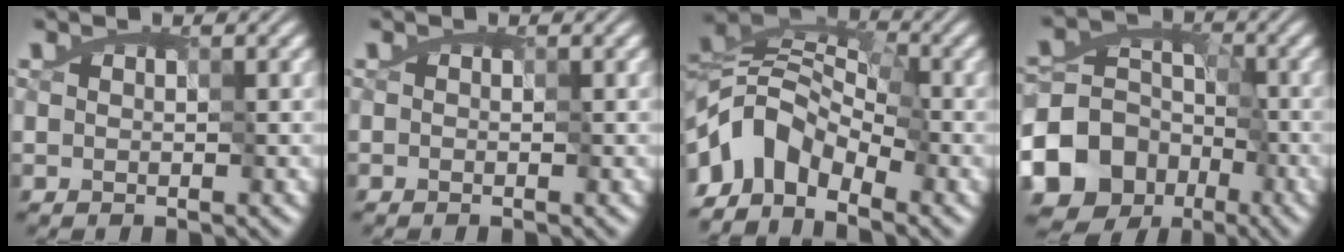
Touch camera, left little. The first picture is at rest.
{"total": 0.0}
{"total": 7.0, "force": [-5.4, 3.5, 2.7], "torque": [-0.039, 0.012, -0.116]}
{"total": 15.1, "force": [-7.7, 12.8, 2.6], "torque": [-0.062, -0.038, -0.141]}